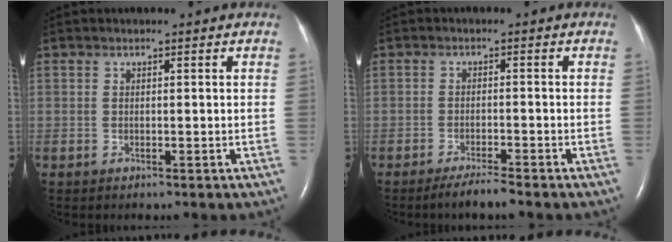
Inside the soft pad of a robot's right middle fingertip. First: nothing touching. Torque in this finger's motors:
{"motor_torque": [-0.01, -0.01, 0.00, 0.00]}